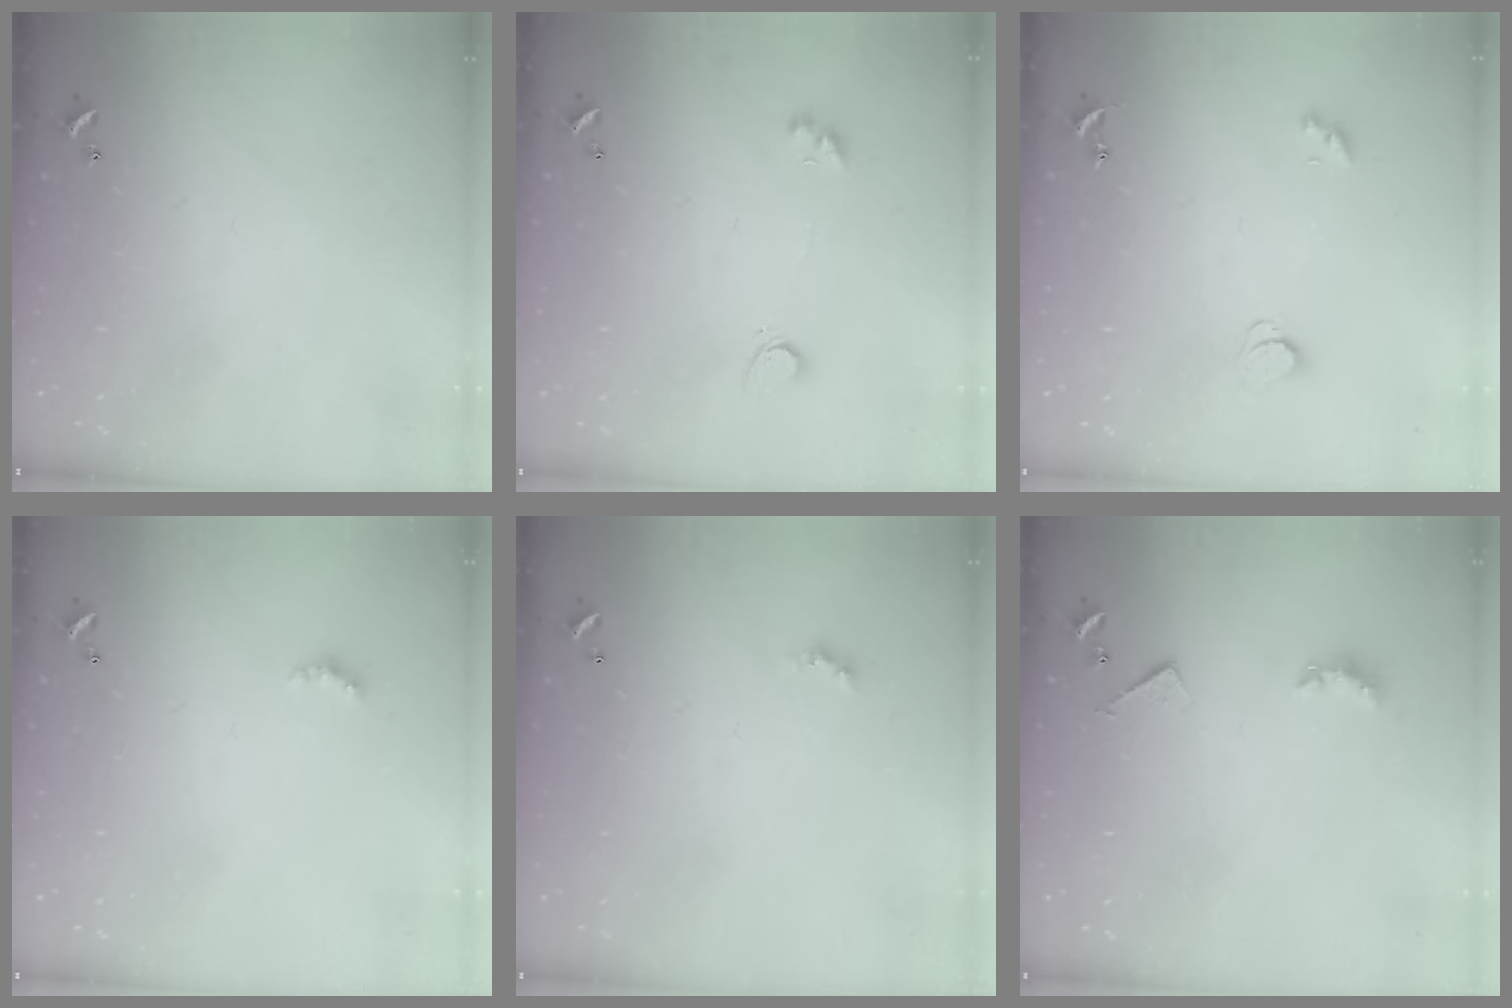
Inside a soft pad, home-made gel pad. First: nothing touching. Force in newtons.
{"total": 2.9, "press": 2.6, "slide": 1.3}
{"total": 2.4, "press": 2.3, "slide": 0.6}
{"total": 1.6, "press": 1.6, "slide": 0.4}
{"total": 0.0}
{"total": 3.2, "press": 3.1, "slide": 0.5}